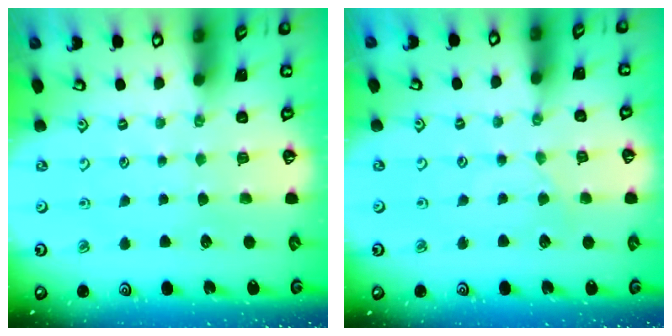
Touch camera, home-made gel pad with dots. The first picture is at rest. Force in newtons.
{"total": 1.8, "press": 1.7, "slide": 0.4}